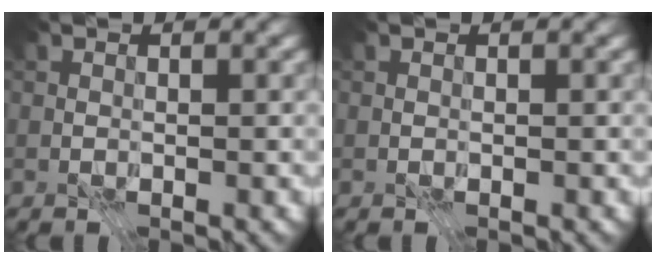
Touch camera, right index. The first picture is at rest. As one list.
[{"total": 0.0}]